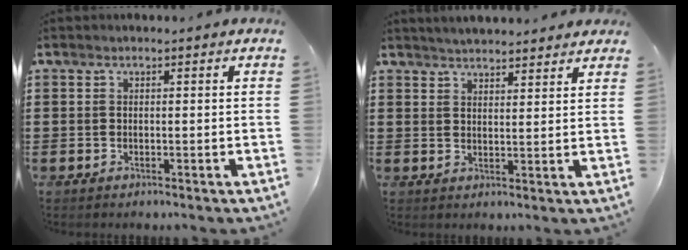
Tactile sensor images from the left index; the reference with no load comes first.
{"total": 3.0, "force": [3.0, 0.0, 0.1], "torque": [-0.011, -0.008, 0.056]}